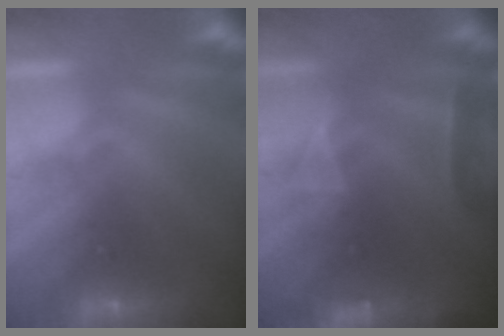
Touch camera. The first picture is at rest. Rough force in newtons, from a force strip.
{"total": 7.5}